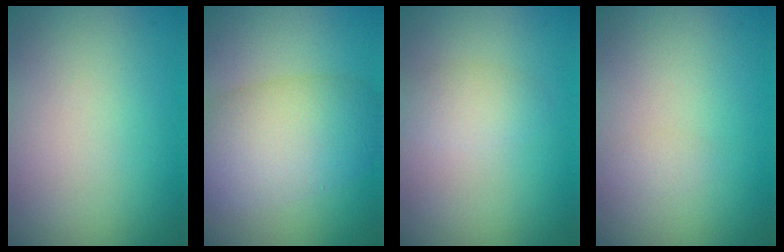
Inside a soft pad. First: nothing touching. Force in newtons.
{"total": 7.6, "press": 7.6, "slide": 0.1}
{"total": 1.8, "press": 1.8, "slide": 0.0}
{"total": 0.6, "press": 0.6, "slide": 0.0}